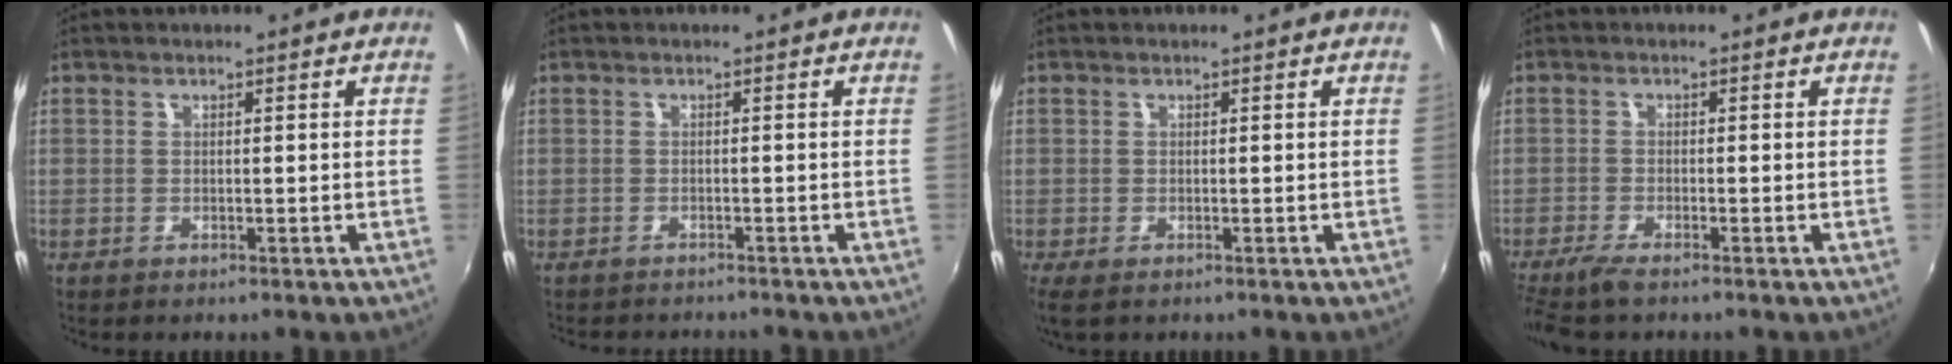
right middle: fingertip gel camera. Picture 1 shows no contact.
{"total": 3.7, "force": [-3.5, 0.6, 1.0], "torque": [-0.029, -0.015, -0.053]}
{"total": 0.0}
{"total": 4.6, "force": [-3.5, 0.4, 2.9], "torque": [-0.067, -0.024, -0.067]}